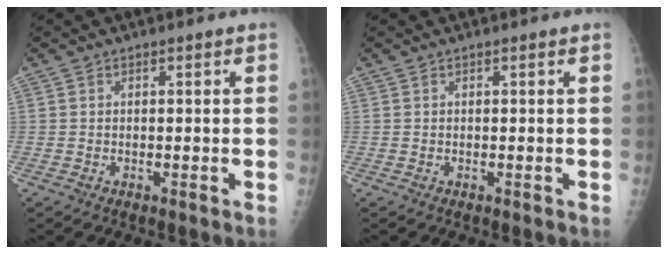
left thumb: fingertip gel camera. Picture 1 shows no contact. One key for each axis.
{"total": 0.0}